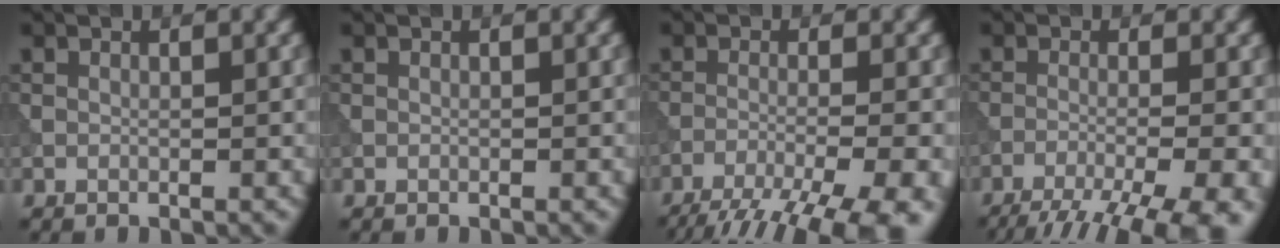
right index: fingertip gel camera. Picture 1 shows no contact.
{"total": 0.0}
{"total": 12.1, "force": [-9.2, 2.9, 7.3], "torque": [-0.111, -0.034, -0.121]}
{"total": 11.0, "force": [-7.8, 3.1, 7.2], "torque": [-0.093, -0.028, -0.094]}